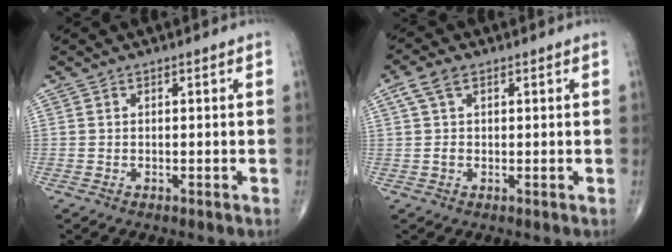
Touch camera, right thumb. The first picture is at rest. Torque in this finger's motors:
{"motor_torque": [-0.44, 0.53, 0.03, -0.13, 0.14]}